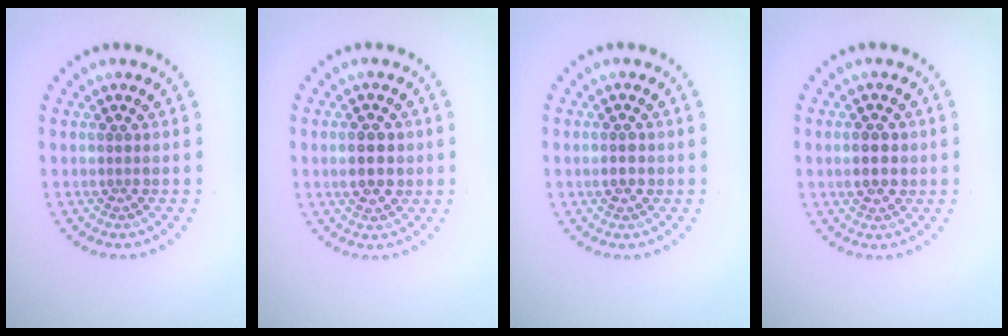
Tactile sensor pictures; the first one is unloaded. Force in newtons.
{"total": 3.0, "press": 3.0, "slide": 0.1}
{"total": 1.1, "press": 1.0, "slide": 0.2}
{"total": 3.1, "press": 3.1, "slide": 0.1}